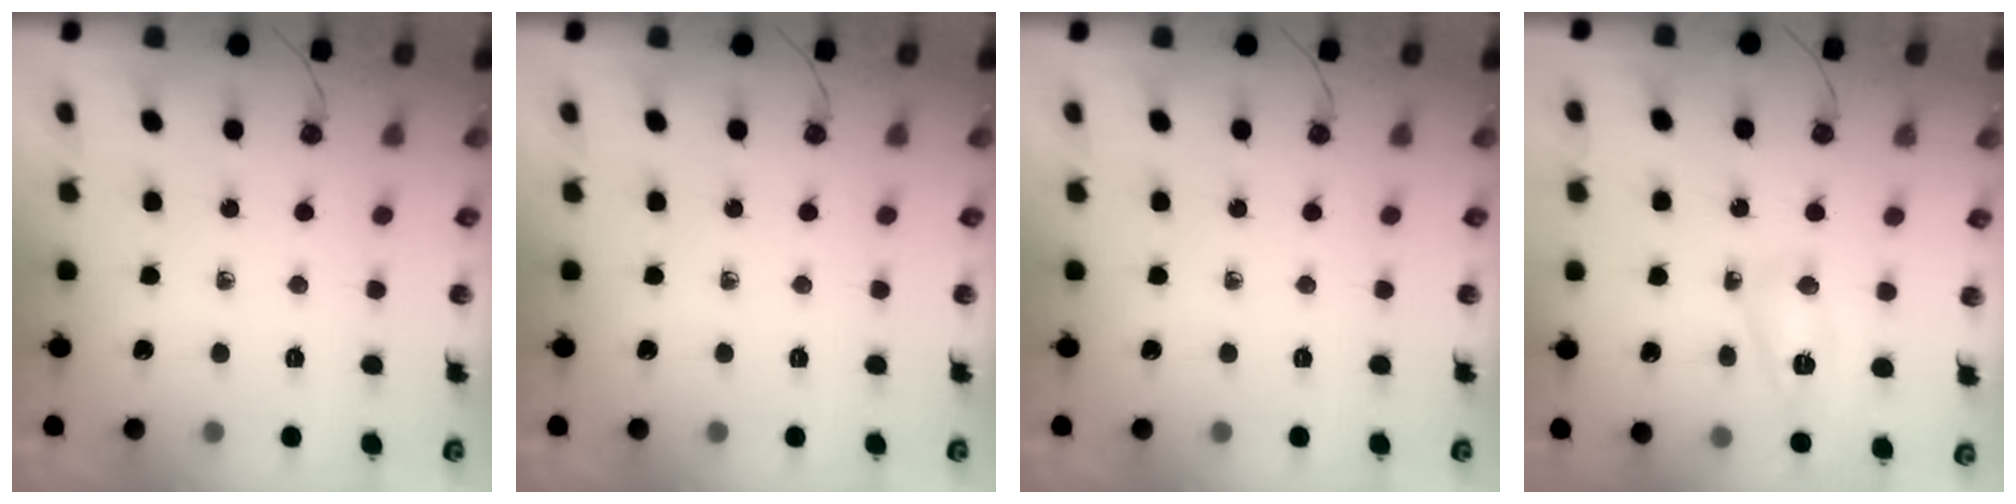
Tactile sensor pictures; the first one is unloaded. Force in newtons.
{"total": 0.0}
{"total": 0.0}
{"total": 5.5, "press": 5.5, "slide": 0.6}